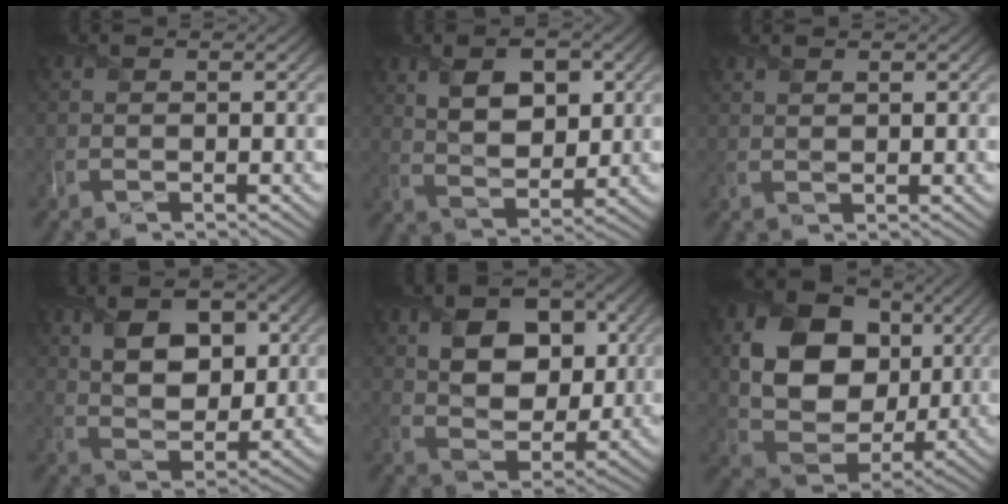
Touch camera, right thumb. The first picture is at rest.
{"total": 8.2, "force": [2.9, 4.4, 6.3], "torque": [-0.116, 0.004, 0.053]}
{"total": 1.2, "force": [1.1, 0.1, 0.5], "torque": [-0.016, 0.004, 0.024]}
{"total": 9.1, "force": [3.0, 5.3, 6.7], "torque": [-0.122, 0.003, 0.052]}
{"total": 9.7, "force": [2.8, 6.4, 6.7], "torque": [-0.118, 0.001, 0.042]}
{"total": 13.8, "force": [3.0, 10.5, 8.4], "torque": [-0.170, -0.006, 0.049]}